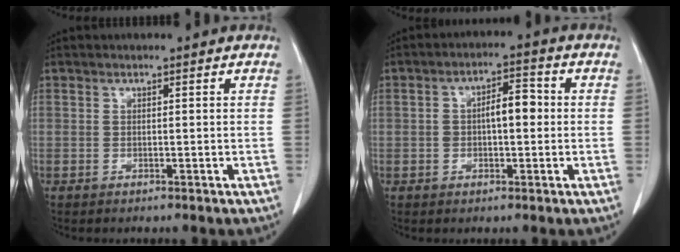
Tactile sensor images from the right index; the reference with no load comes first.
{"total": 5.2, "force": [0.1, 2.3, 4.7], "torque": [-0.080, 0.028, 0.001]}